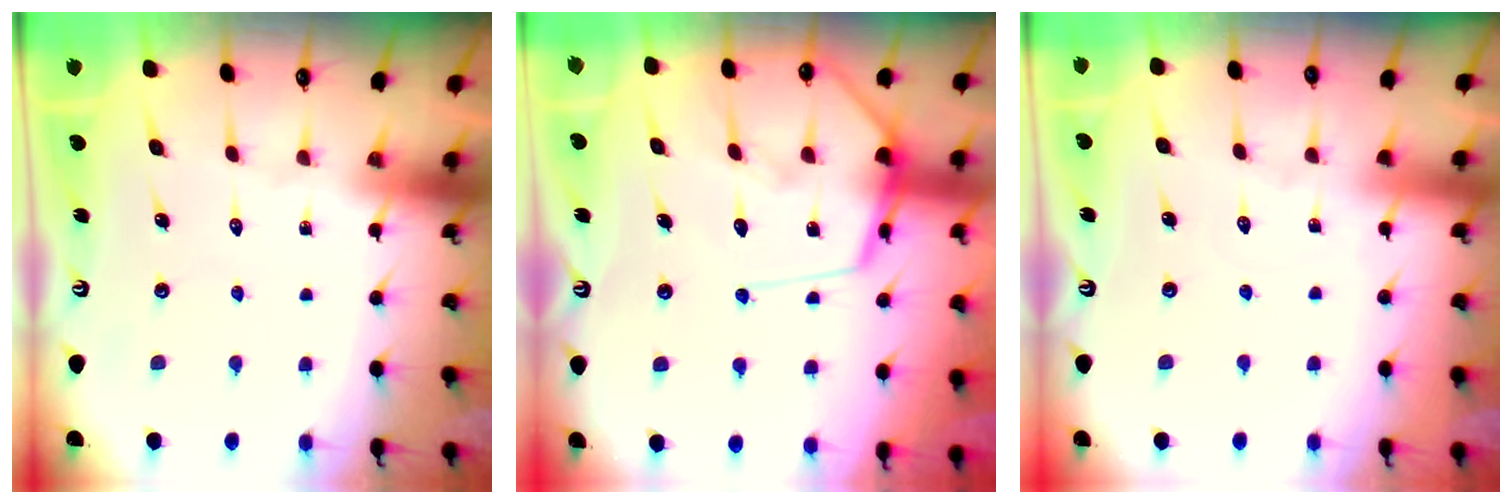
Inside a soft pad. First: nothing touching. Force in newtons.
{"total": 14.6, "press": 14.5, "slide": 1.4}
{"total": 2.7, "press": 2.7, "slide": 0.3}